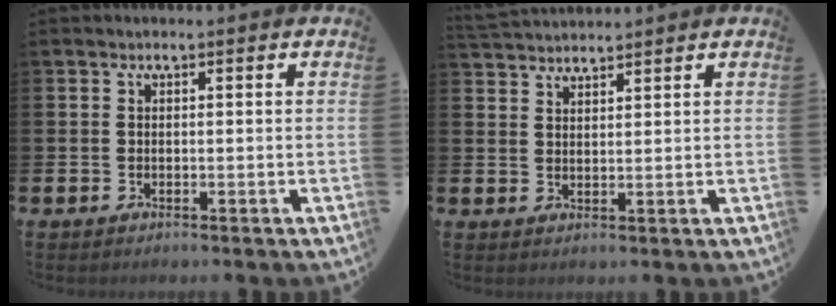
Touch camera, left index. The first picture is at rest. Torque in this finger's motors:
{"motor_torque": [0.53, -0.66, 0.13, 0.08]}